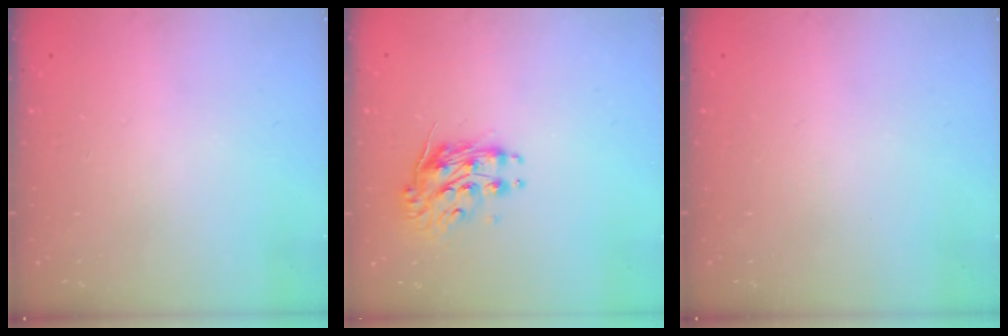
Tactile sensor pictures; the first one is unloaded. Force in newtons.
{"total": 8.9, "press": 8.9, "slide": 0.3}
{"total": 0.0}